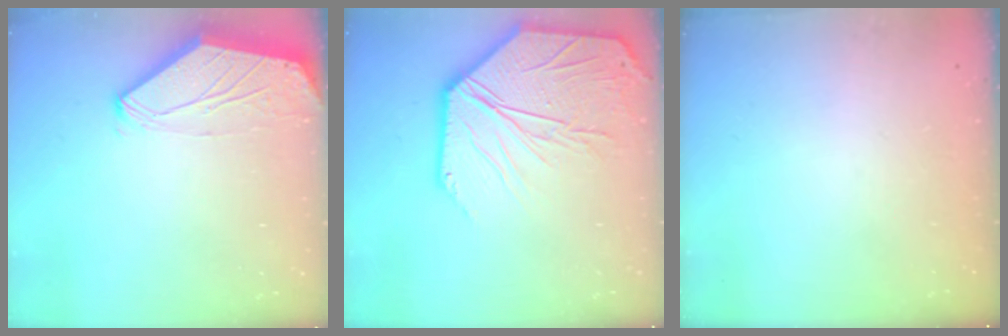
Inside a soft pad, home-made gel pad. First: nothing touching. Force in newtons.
{"total": 15.2, "press": 15.1, "slide": 2.0}
{"total": 0.0}